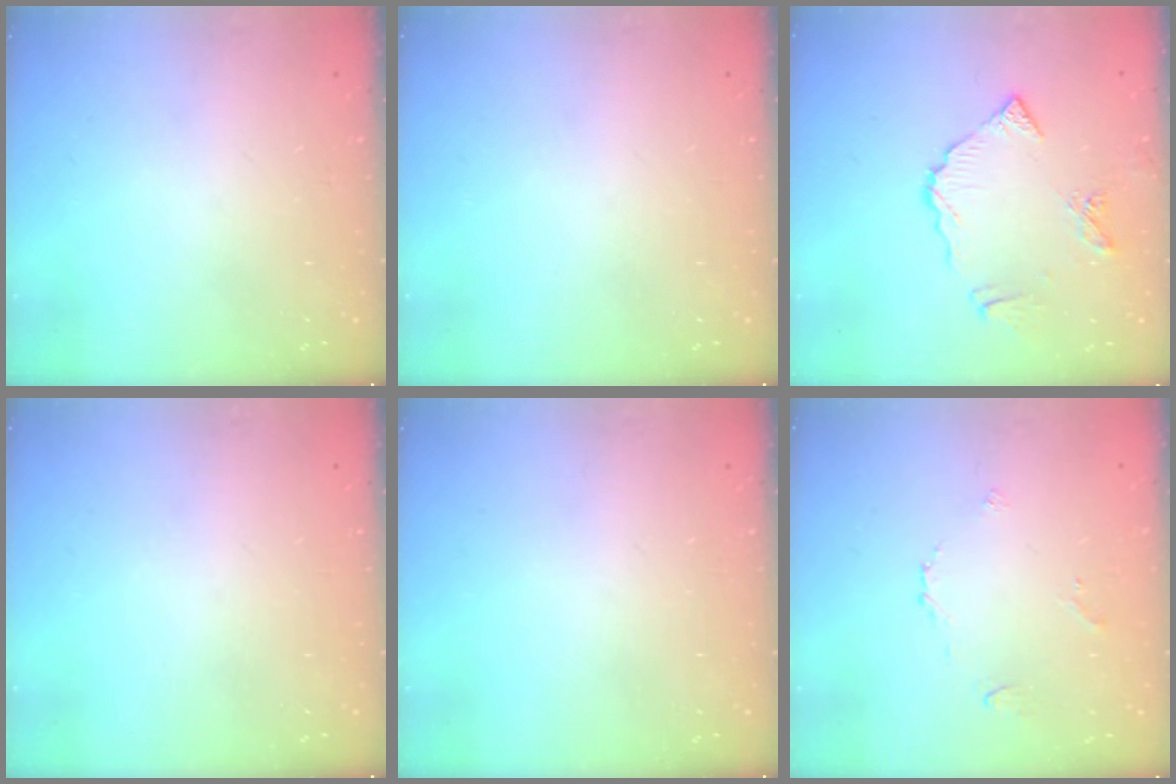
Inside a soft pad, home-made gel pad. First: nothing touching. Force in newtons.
{"total": 0.0}
{"total": 9.5, "press": 9.4, "slide": 1.0}
{"total": 0.0}
{"total": 0.0}
{"total": 3.7, "press": 3.7, "slide": 0.6}